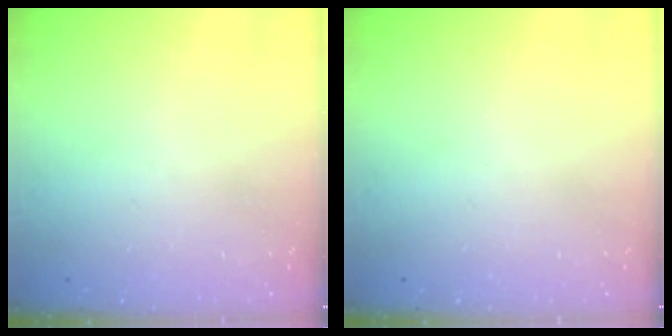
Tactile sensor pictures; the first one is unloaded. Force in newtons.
{"total": 0.0}